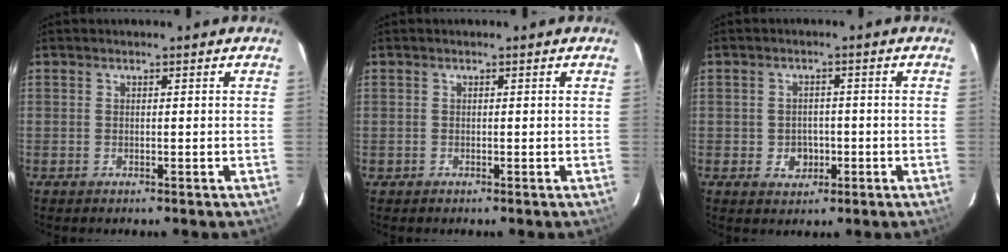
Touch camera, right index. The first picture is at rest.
{"total": 0.9, "force": [-0.3, 0.8, -0.1], "torque": [-0.001, 0.003, -0.002]}
{"total": 3.6, "force": [-0.9, 3.3, 1.3], "torque": [-0.029, 0.008, -0.002]}